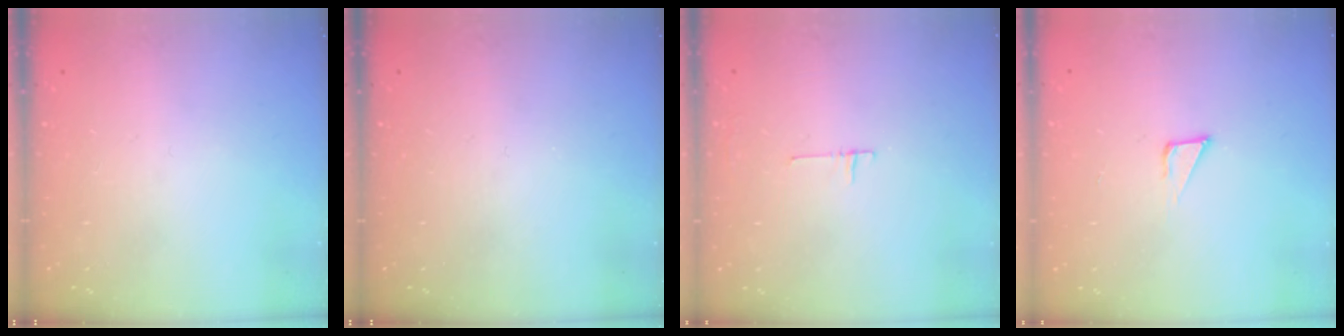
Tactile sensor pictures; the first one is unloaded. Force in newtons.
{"total": 0.0}
{"total": 4.5, "press": 4.5, "slide": 0.4}
{"total": 4.3, "press": 4.3, "slide": 0.3}